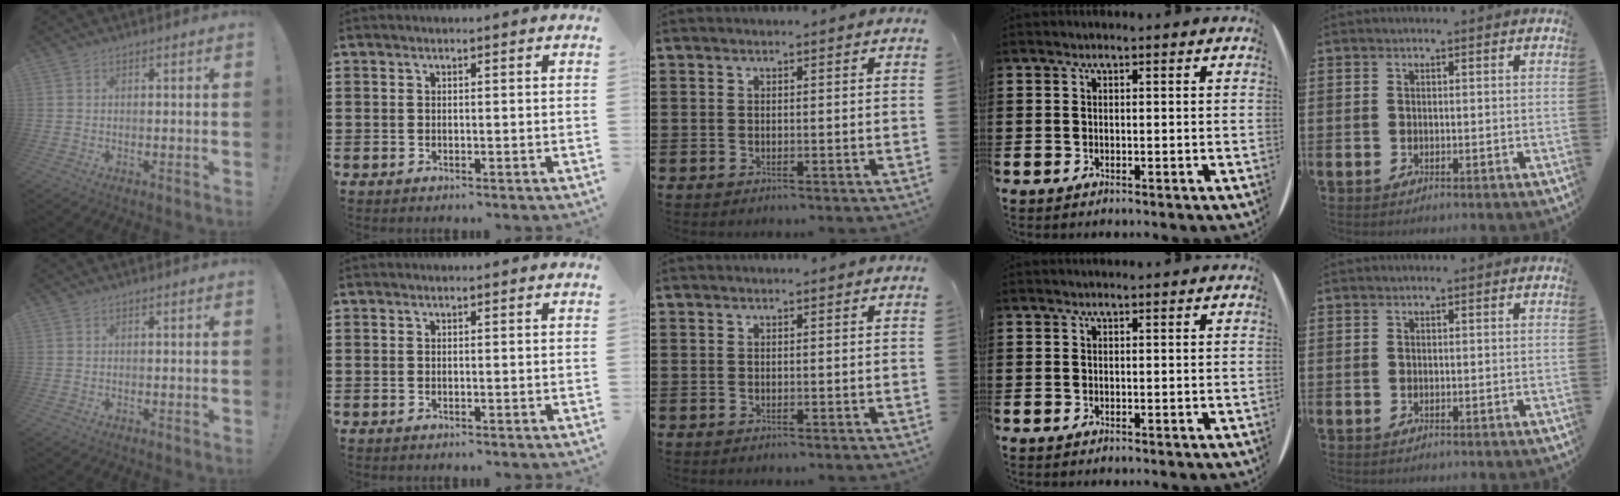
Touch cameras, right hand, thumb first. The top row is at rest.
{}